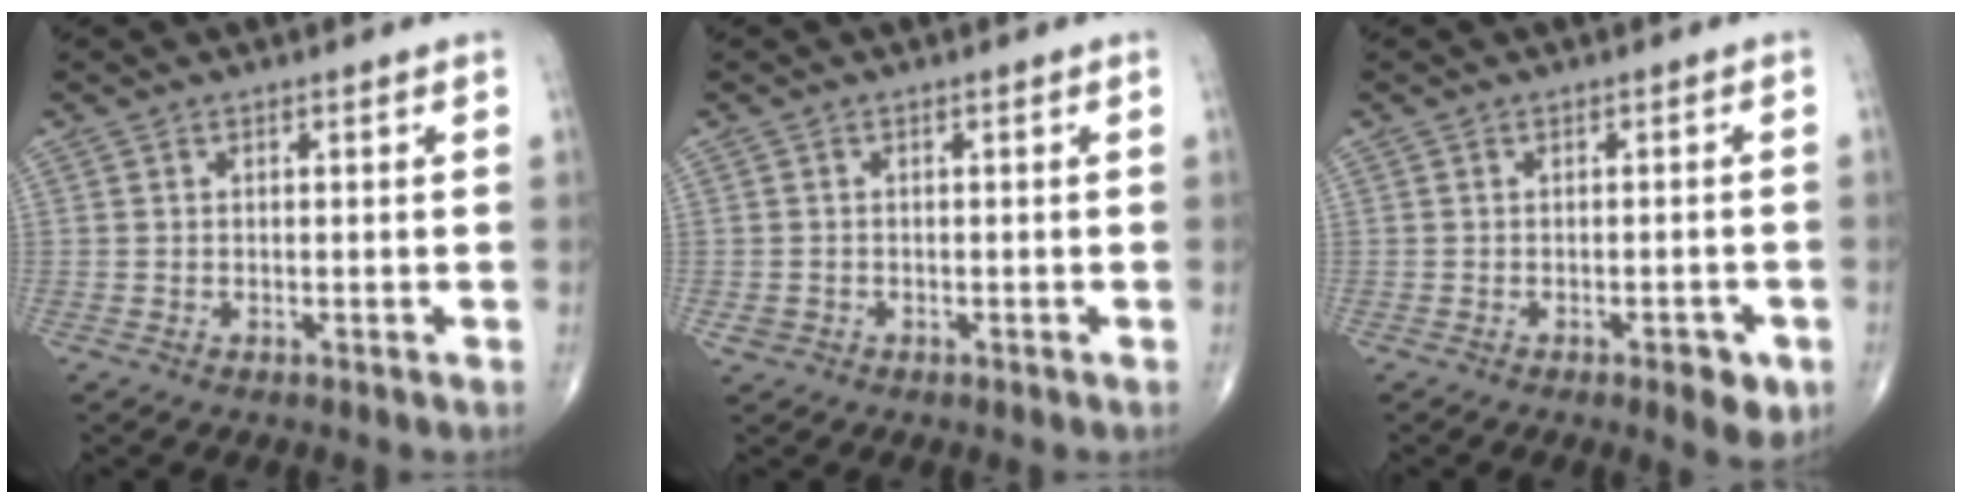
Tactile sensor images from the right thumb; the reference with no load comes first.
{"total": 1.5, "force": [-0.5, 1.3, 0.4], "torque": [-0.008, 0.005, -0.005]}
{"total": 4.3, "force": [-2.0, 1.7, 3.4], "torque": [-0.034, 0.002, -0.022]}